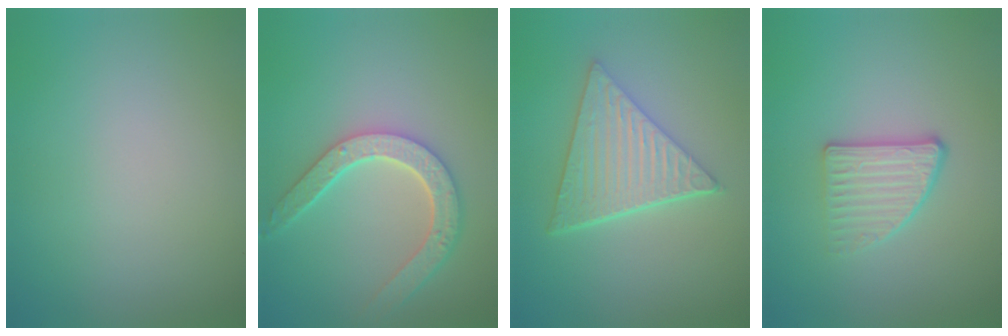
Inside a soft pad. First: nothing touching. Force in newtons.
{"total": 4.8, "press": 3.9, "slide": 2.8}
{"total": 5.9, "press": 4.4, "slide": 3.9}
{"total": 2.9, "press": 2.5, "slide": 1.4}